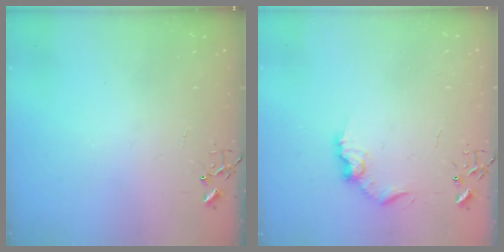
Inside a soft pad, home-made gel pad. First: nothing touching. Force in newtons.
{"total": 9.1, "press": 9.1, "slide": 0.3}